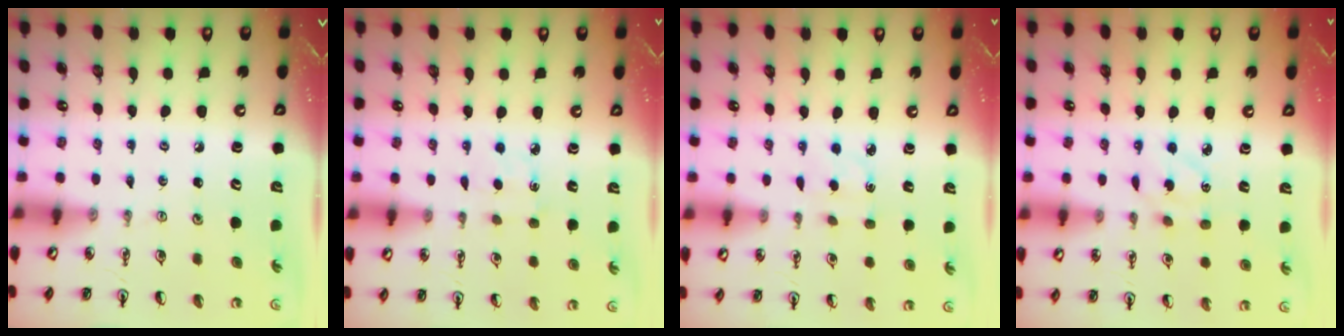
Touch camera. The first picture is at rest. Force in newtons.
{"total": 3.3, "press": 3.3, "slide": 0.4}
{"total": 1.6, "press": 1.5, "slide": 0.5}
{"total": 3.9, "press": 3.9, "slide": 0.4}